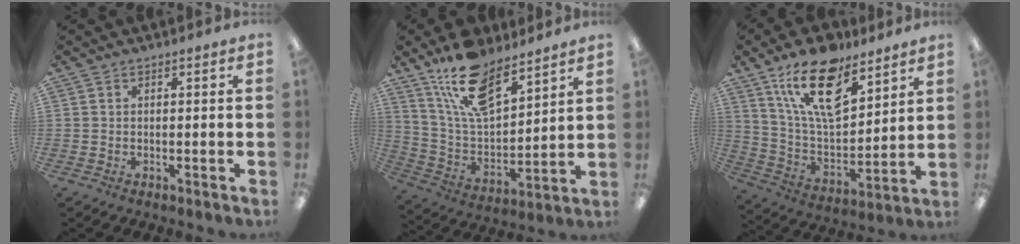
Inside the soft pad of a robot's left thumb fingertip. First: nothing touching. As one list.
[{"total": 16.6, "force": [11.9, 7.0, 9.1], "torque": [-0.171, -0.063, 0.213]}, {"total": 19.1, "force": [12.4, 8.6, 11.6], "torque": [-0.205, -0.059, 0.219]}]